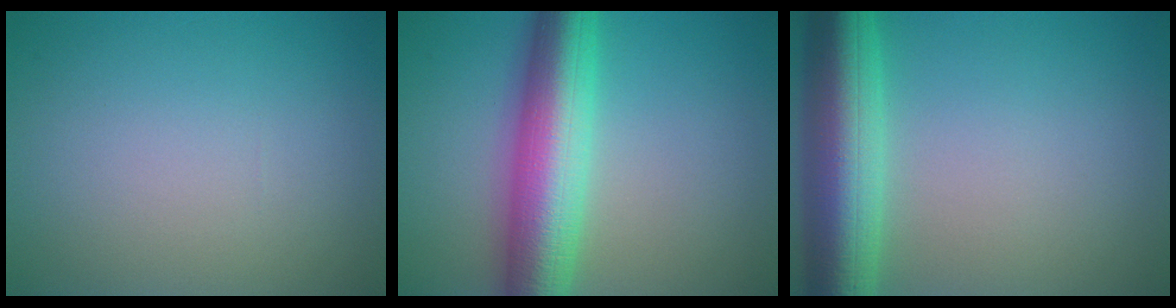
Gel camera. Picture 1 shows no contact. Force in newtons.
{"total": 9.6, "press": 9.6, "slide": 0.1}
{"total": 8.9, "press": 8.9, "slide": 0.3}